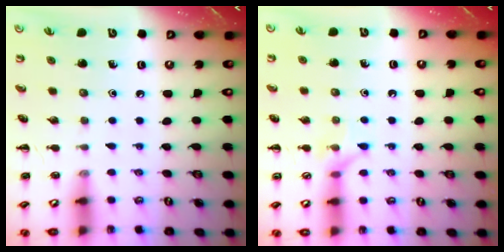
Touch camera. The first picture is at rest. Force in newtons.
{"total": 6.1, "press": 6.1, "slide": 0.4}